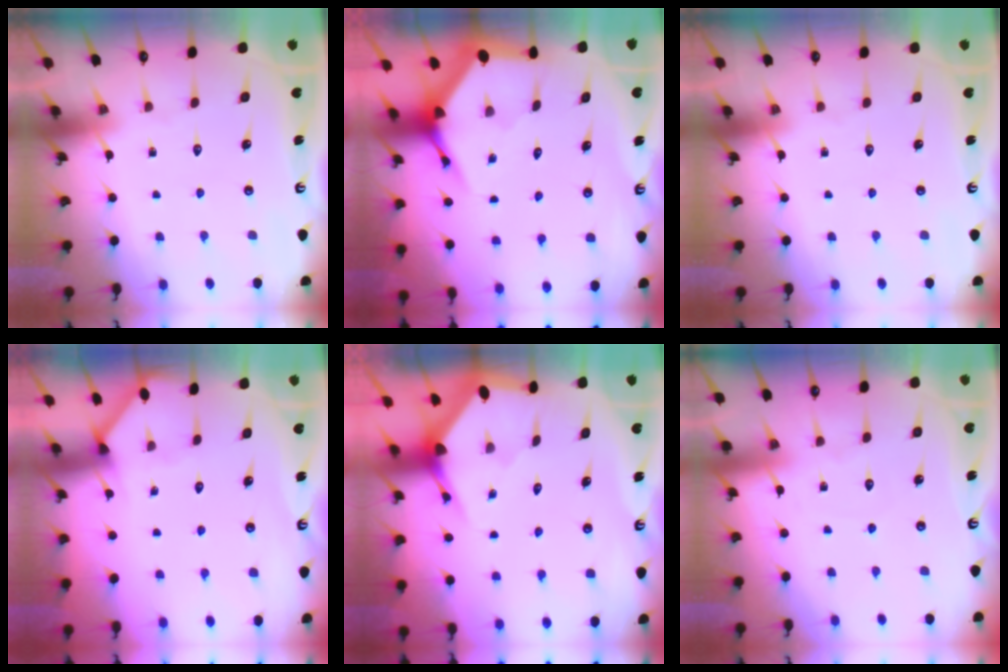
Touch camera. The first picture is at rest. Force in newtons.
{"total": 4.0, "press": 4.0, "slide": 0.5}
{"total": 0.0}
{"total": 2.2, "press": 2.2, "slide": 0.3}
{"total": 2.9, "press": 2.9, "slide": 0.2}
{"total": 2.6, "press": 2.6, "slide": 0.4}